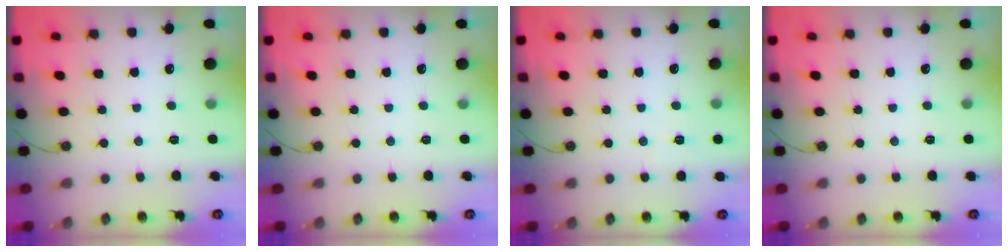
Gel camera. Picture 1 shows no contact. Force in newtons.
{"total": 0.0}
{"total": 2.6, "press": 2.5, "slide": 0.8}
{"total": 0.5, "press": 0.5, "slide": 0.2}